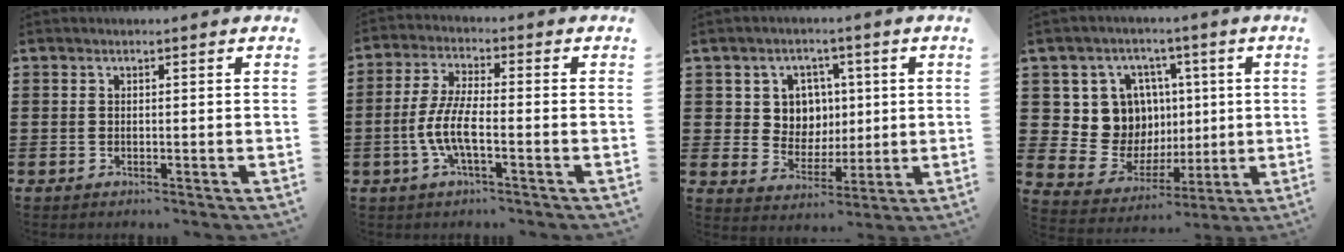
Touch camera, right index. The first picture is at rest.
{"total": 6.6, "force": [-2.2, 1.7, 5.9], "torque": [-0.143, -0.014, -0.050]}
{"total": 6.2, "force": [1.8, 5.7, 1.8], "torque": [-0.057, 0.012, 0.031]}
{"total": 10.4, "force": [2.3, 9.7, 2.8], "torque": [-0.072, -0.015, 0.055]}